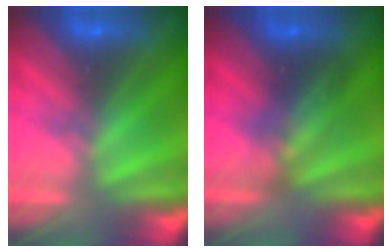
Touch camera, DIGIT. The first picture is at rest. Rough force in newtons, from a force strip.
{"total": 2.9}